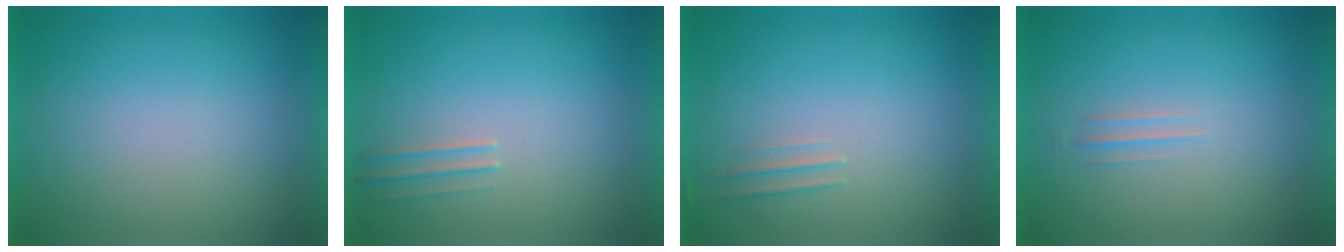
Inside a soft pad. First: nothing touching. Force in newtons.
{"total": 1.2}
{"total": 1.1}
{"total": 1.3}